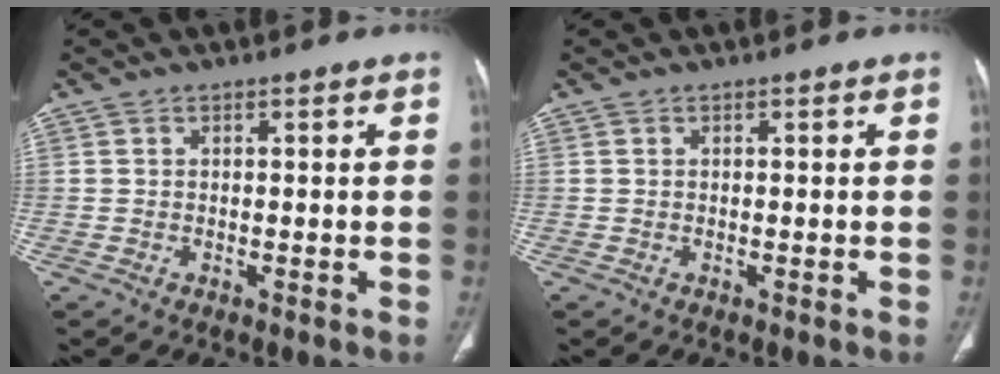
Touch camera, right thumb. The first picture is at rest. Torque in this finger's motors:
{"motor_torque": [1.61, 1.61, 0.00, 0.00, -0.01]}